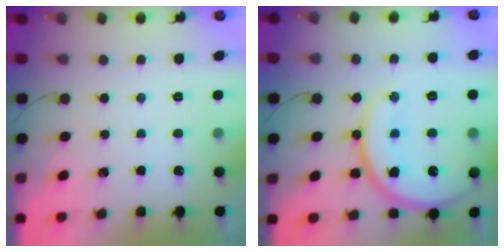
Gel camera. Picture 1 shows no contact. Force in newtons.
{"total": 17.7, "press": 17.6, "slide": 1.7}